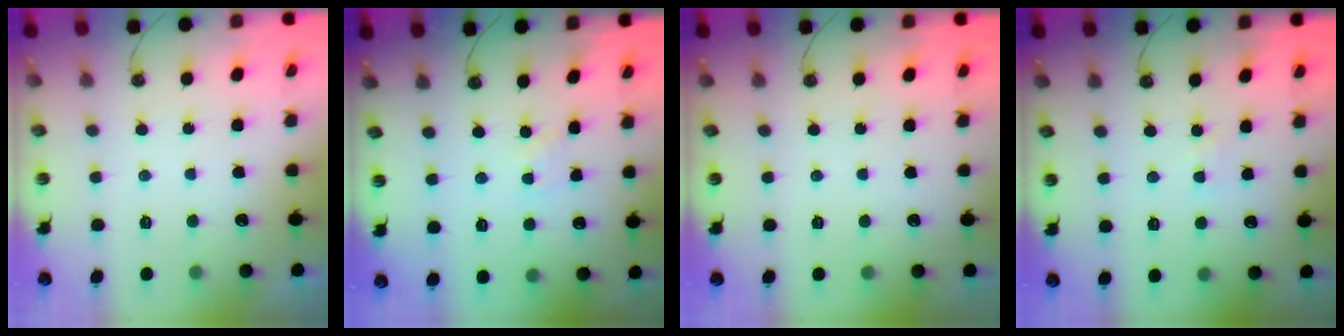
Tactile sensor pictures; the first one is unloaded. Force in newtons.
{"total": 2.4, "press": 2.4, "slide": 0.3}
{"total": 0.0}
{"total": 3.0, "press": 2.9, "slide": 0.4}